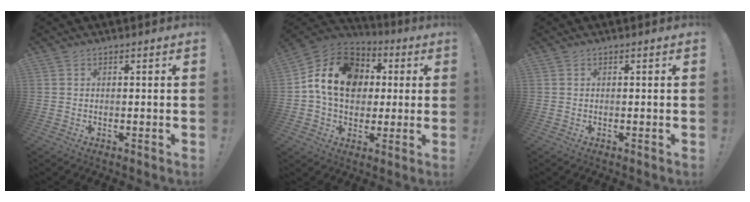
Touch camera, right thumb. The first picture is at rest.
{"total": 17.5, "force": [3.1, 13.5, 10.7], "torque": [-0.155, 0.008, 0.063]}
{"total": 0.0}